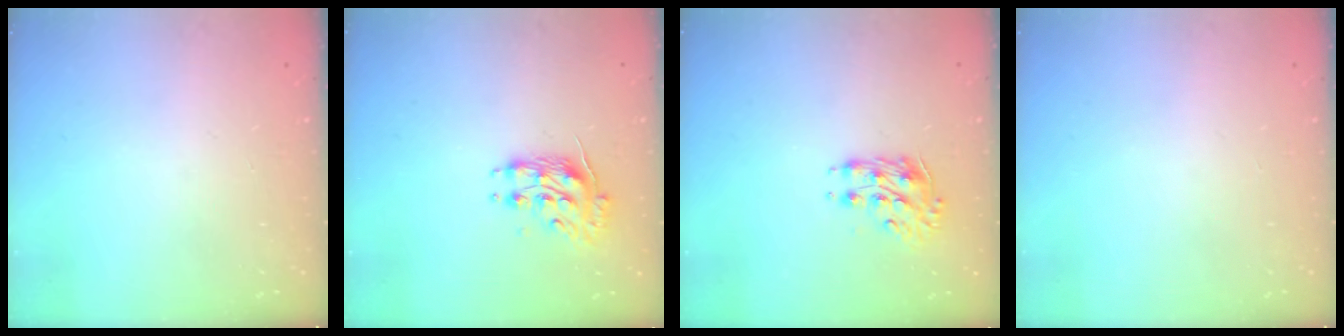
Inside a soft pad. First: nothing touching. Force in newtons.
{"total": 10.2, "press": 10.2, "slide": 0.6}
{"total": 9.4, "press": 9.4, "slide": 0.9}
{"total": 0.0}